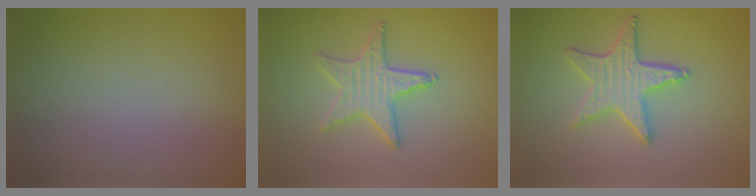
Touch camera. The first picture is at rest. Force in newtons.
{"total": 3.2, "press": 3.2, "slide": 0.5}
{"total": 4.2, "press": 3.9, "slide": 1.4}